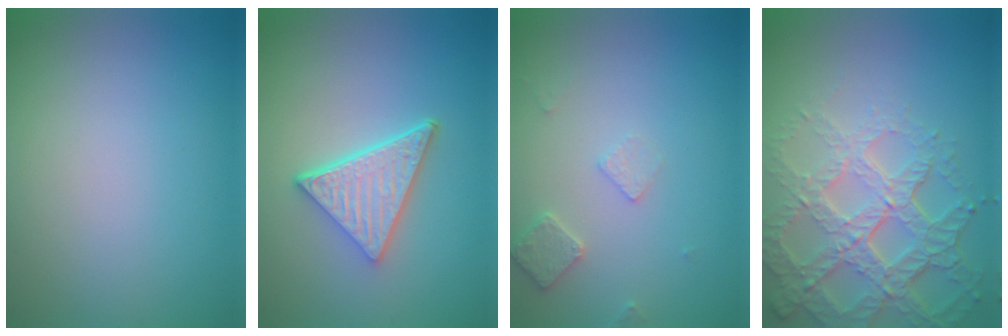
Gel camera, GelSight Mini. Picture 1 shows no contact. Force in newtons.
{"total": 5.2, "press": 3.8, "slide": 3.6}
{"total": 1.8, "press": 1.8, "slide": 0.3}
{"total": 7.5, "press": 5.2, "slide": 5.4}